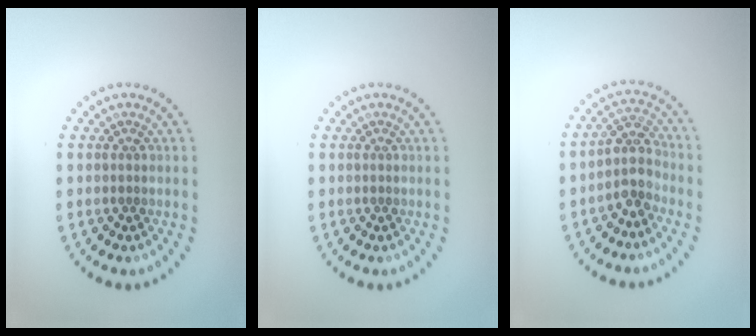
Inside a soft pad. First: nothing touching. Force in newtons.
{"total": 0.0}
{"total": 3.1, "press": 2.4, "slide": 1.9}